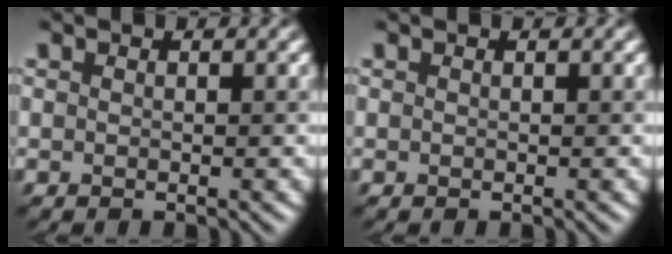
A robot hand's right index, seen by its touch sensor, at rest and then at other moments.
{"total": 0.0}